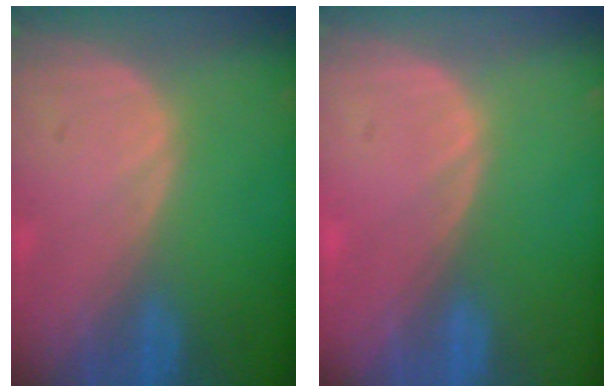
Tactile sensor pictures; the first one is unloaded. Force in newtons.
{"total": 0.7, "press": 0.1, "slide": 0.7}